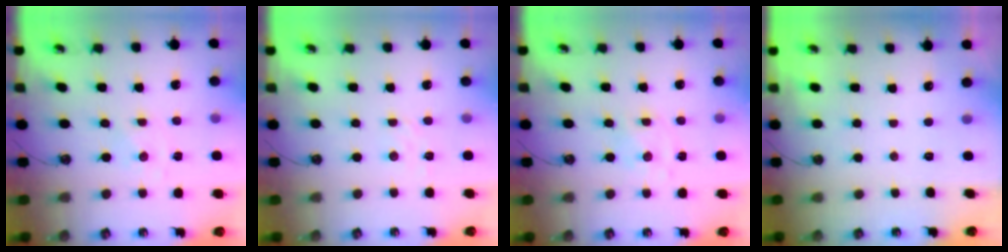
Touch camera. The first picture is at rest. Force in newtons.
{"total": 2.6, "press": 2.6, "slide": 0.4}
{"total": 1.0, "press": 1.0, "slide": 0.2}
{"total": 0.0}